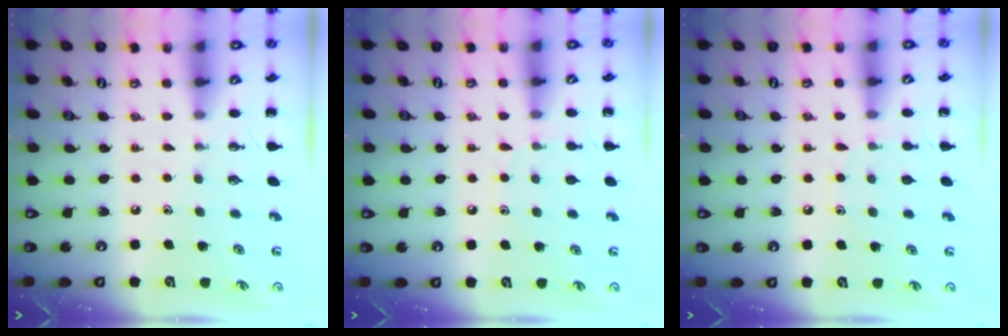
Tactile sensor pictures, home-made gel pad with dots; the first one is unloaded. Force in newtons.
{"total": 6.6, "press": 6.4, "slide": 1.8}
{"total": 6.6, "press": 6.4, "slide": 1.8}